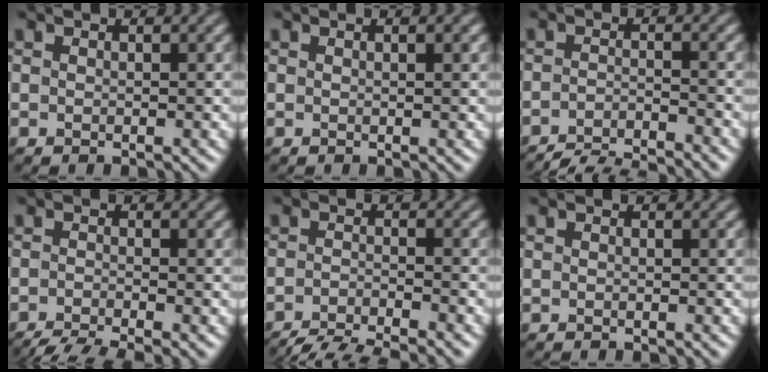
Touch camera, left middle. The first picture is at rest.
{"total": 1.1, "force": [0.4, 0.3, 1.0], "torque": [-0.013, 0.001, 0.000]}
{"total": 5.3, "force": [-5.0, 0.5, 1.6], "torque": [-0.030, -0.006, -0.086]}
{"total": 4.3, "force": [-3.5, 0.6, 2.4], "torque": [-0.039, -0.009, -0.064]}
{"total": 5.5, "force": [-5.0, 0.5, 2.1], "torque": [-0.044, -0.020, -0.084]}
{"total": 0.6, "force": [-0.1, -0.3, -0.6], "torque": [0.005, 0.002, 0.003]}